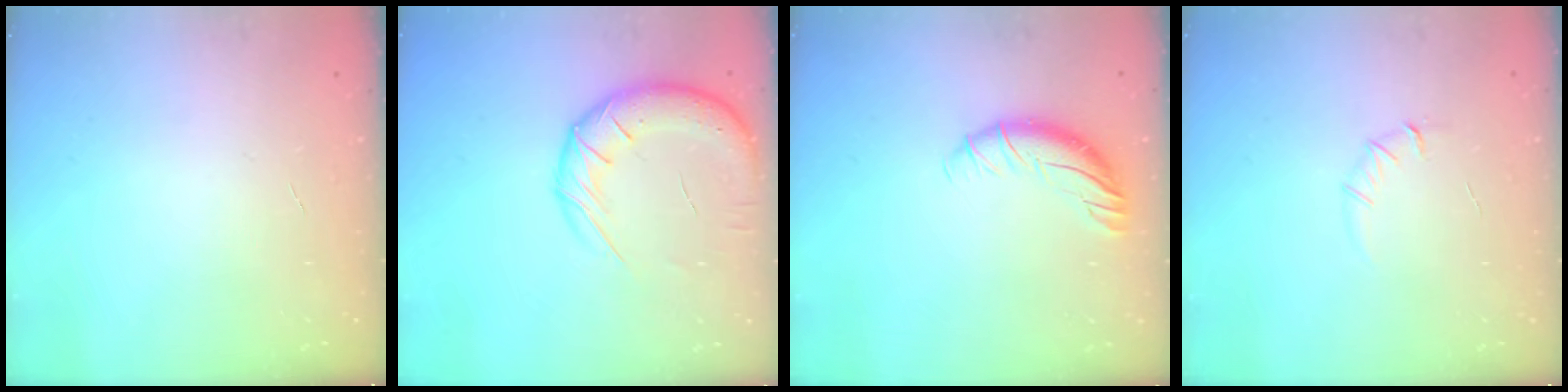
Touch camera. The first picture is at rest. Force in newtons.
{"total": 15.8, "press": 15.5, "slide": 3.5}
{"total": 8.5, "press": 8.4, "slide": 0.6}
{"total": 4.2, "press": 4.0, "slide": 1.3}